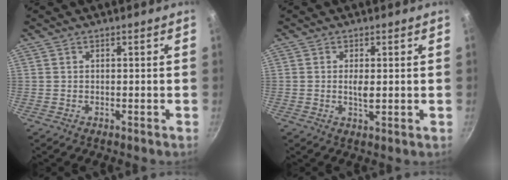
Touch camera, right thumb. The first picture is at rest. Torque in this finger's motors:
{"motor_torque": [2.58, 2.43, -0.24, -0.01, -0.01]}